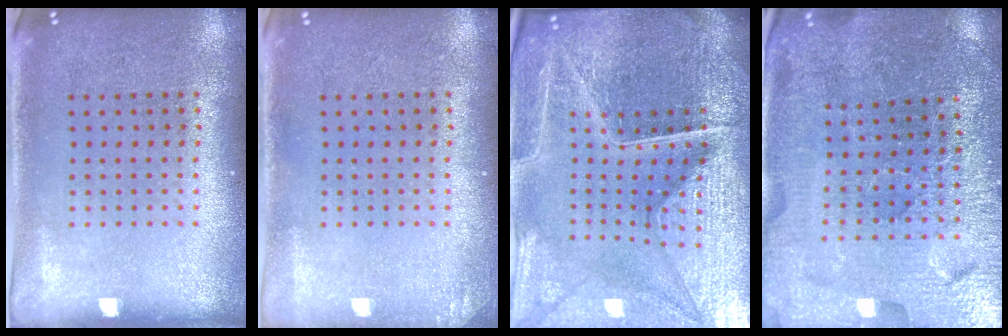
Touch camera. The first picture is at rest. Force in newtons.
{"total": 0.9, "press": 0.9, "slide": 0.2}
{"total": 5.6, "press": 5.2, "slide": 2.0}
{"total": 3.6, "press": 3.6, "slide": 0.5}